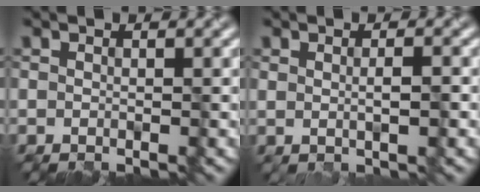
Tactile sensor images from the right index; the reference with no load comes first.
{"total": 1.2, "force": [0.3, 0.2, 1.2], "torque": [-0.017, -0.002, 0.008]}